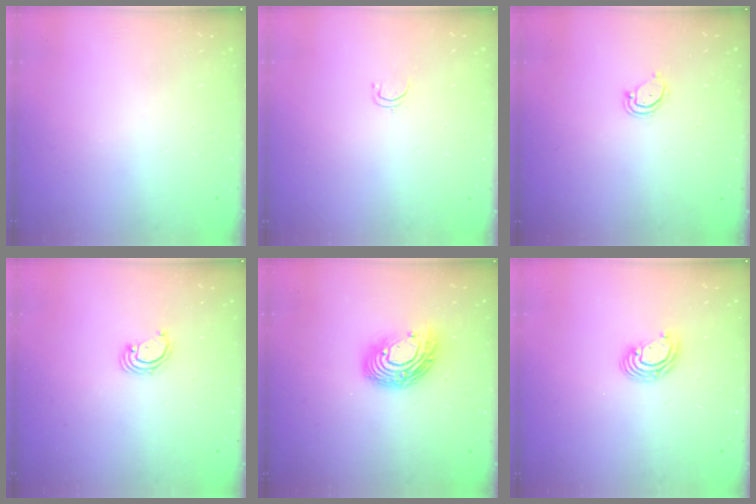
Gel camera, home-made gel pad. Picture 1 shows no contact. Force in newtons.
{"total": 3.3, "press": 3.2, "slide": 0.2}
{"total": 3.4, "press": 3.3, "slide": 0.5}
{"total": 2.8, "press": 2.8, "slide": 0.2}
{"total": 12.9, "press": 12.9, "slide": 0.4}
{"total": 5.6, "press": 5.6, "slide": 0.2}